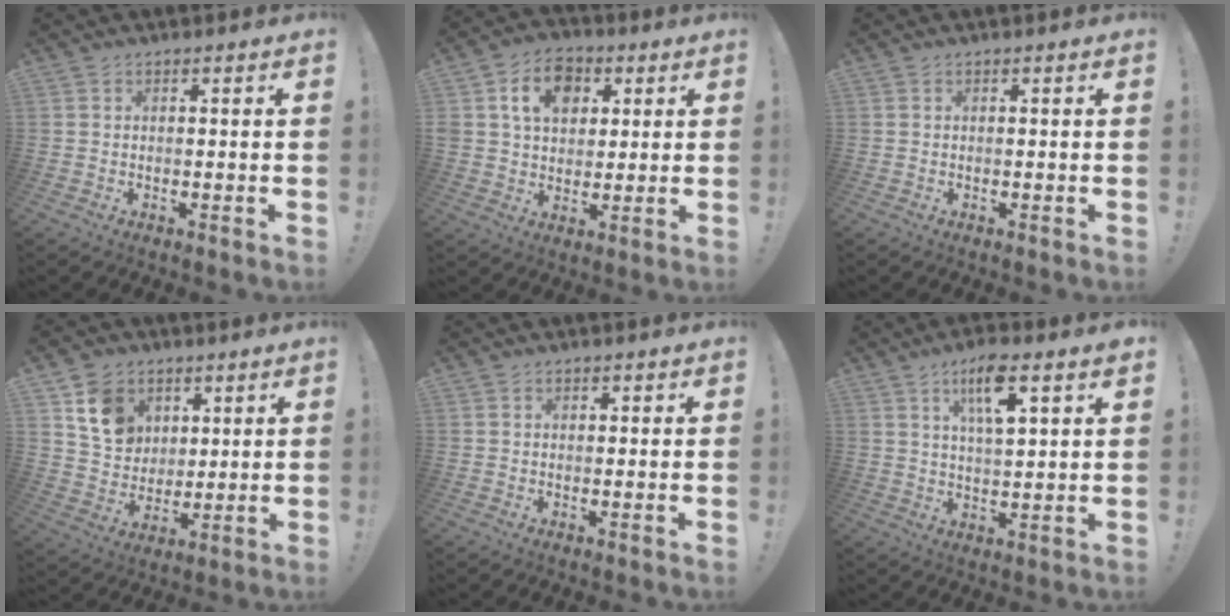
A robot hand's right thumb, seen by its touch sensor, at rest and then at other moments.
{"total": 12.5, "force": [4.4, 9.6, 6.7], "torque": [-0.098, -0.002, 0.084]}
{"total": 0.0}
{"total": 11.8, "force": [5.6, 9.6, 4.3], "torque": [-0.064, -0.020, 0.114]}
{"total": 0.6, "force": [0.4, 0.4, 0.3], "torque": [0.000, -0.001, 0.005]}
{"total": 10.3, "force": [5.2, 3.0, 8.4], "torque": [-0.132, -0.011, 0.084]}